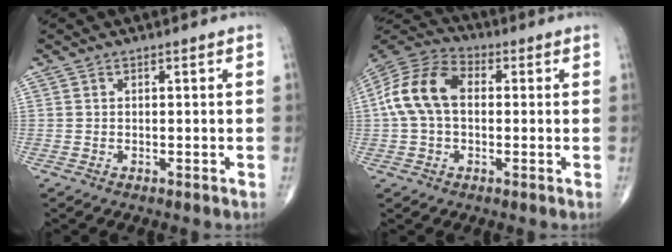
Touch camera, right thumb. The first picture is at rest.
{"total": 12.8, "force": [0.9, 8.4, 9.6], "torque": [-0.192, 0.035, 0.007]}